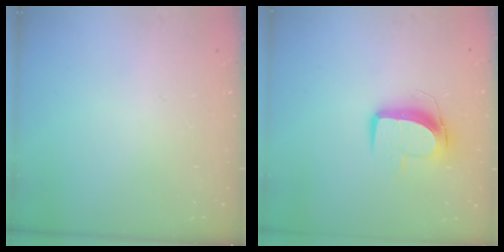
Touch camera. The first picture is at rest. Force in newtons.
{"total": 10.0, "press": 9.9, "slide": 0.8}